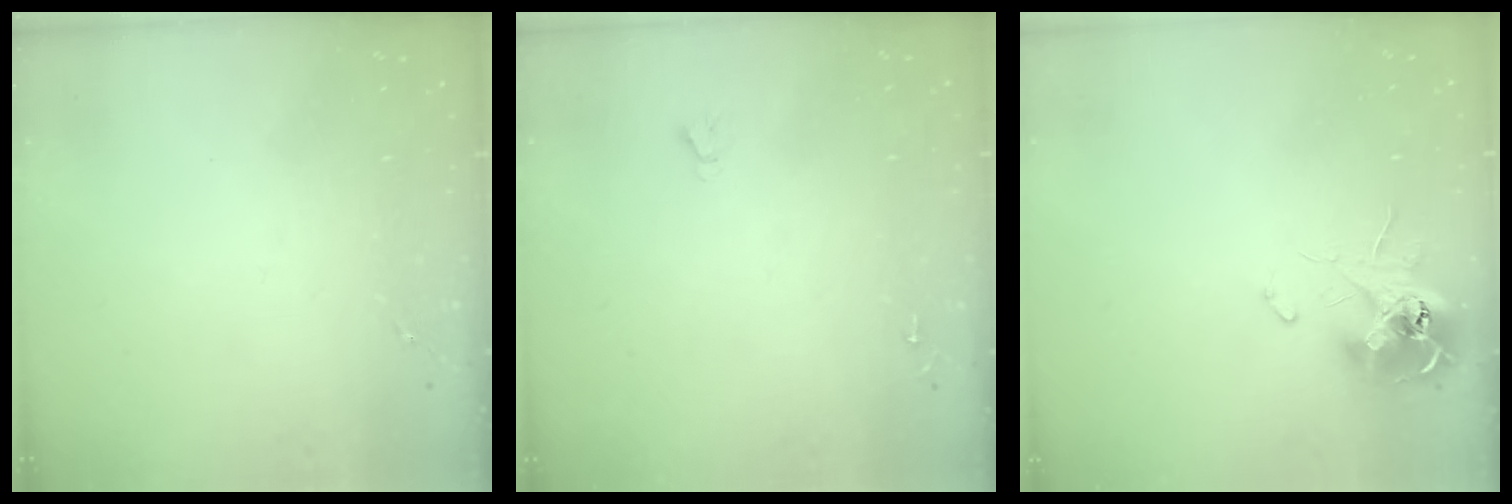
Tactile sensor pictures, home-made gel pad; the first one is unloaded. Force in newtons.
{"total": 1.8, "press": 1.8, "slide": 0.1}
{"total": 11.6, "press": 11.6, "slide": 1.1}